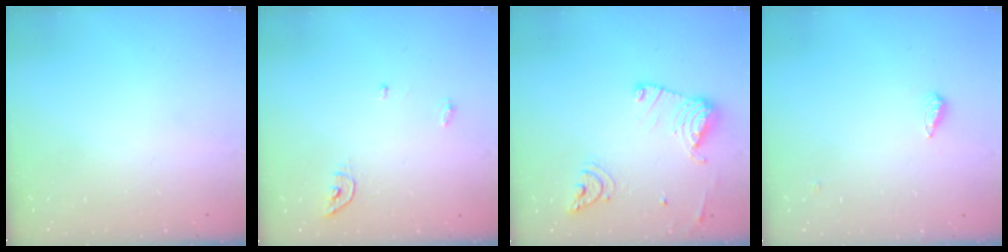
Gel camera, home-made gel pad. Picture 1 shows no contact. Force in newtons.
{"total": 4.5, "press": 4.5, "slide": 0.2}
{"total": 14.5, "press": 14.5, "slide": 1.3}
{"total": 3.2, "press": 3.1, "slide": 0.3}